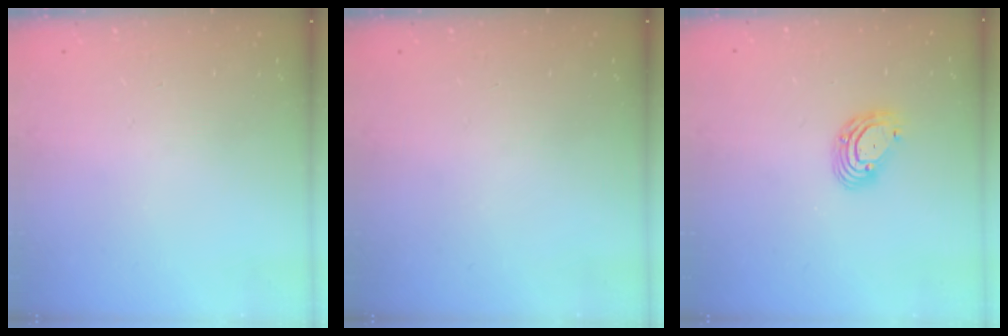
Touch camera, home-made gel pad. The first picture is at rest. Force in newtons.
{"total": 0.0}
{"total": 6.5, "press": 6.5, "slide": 1.1}